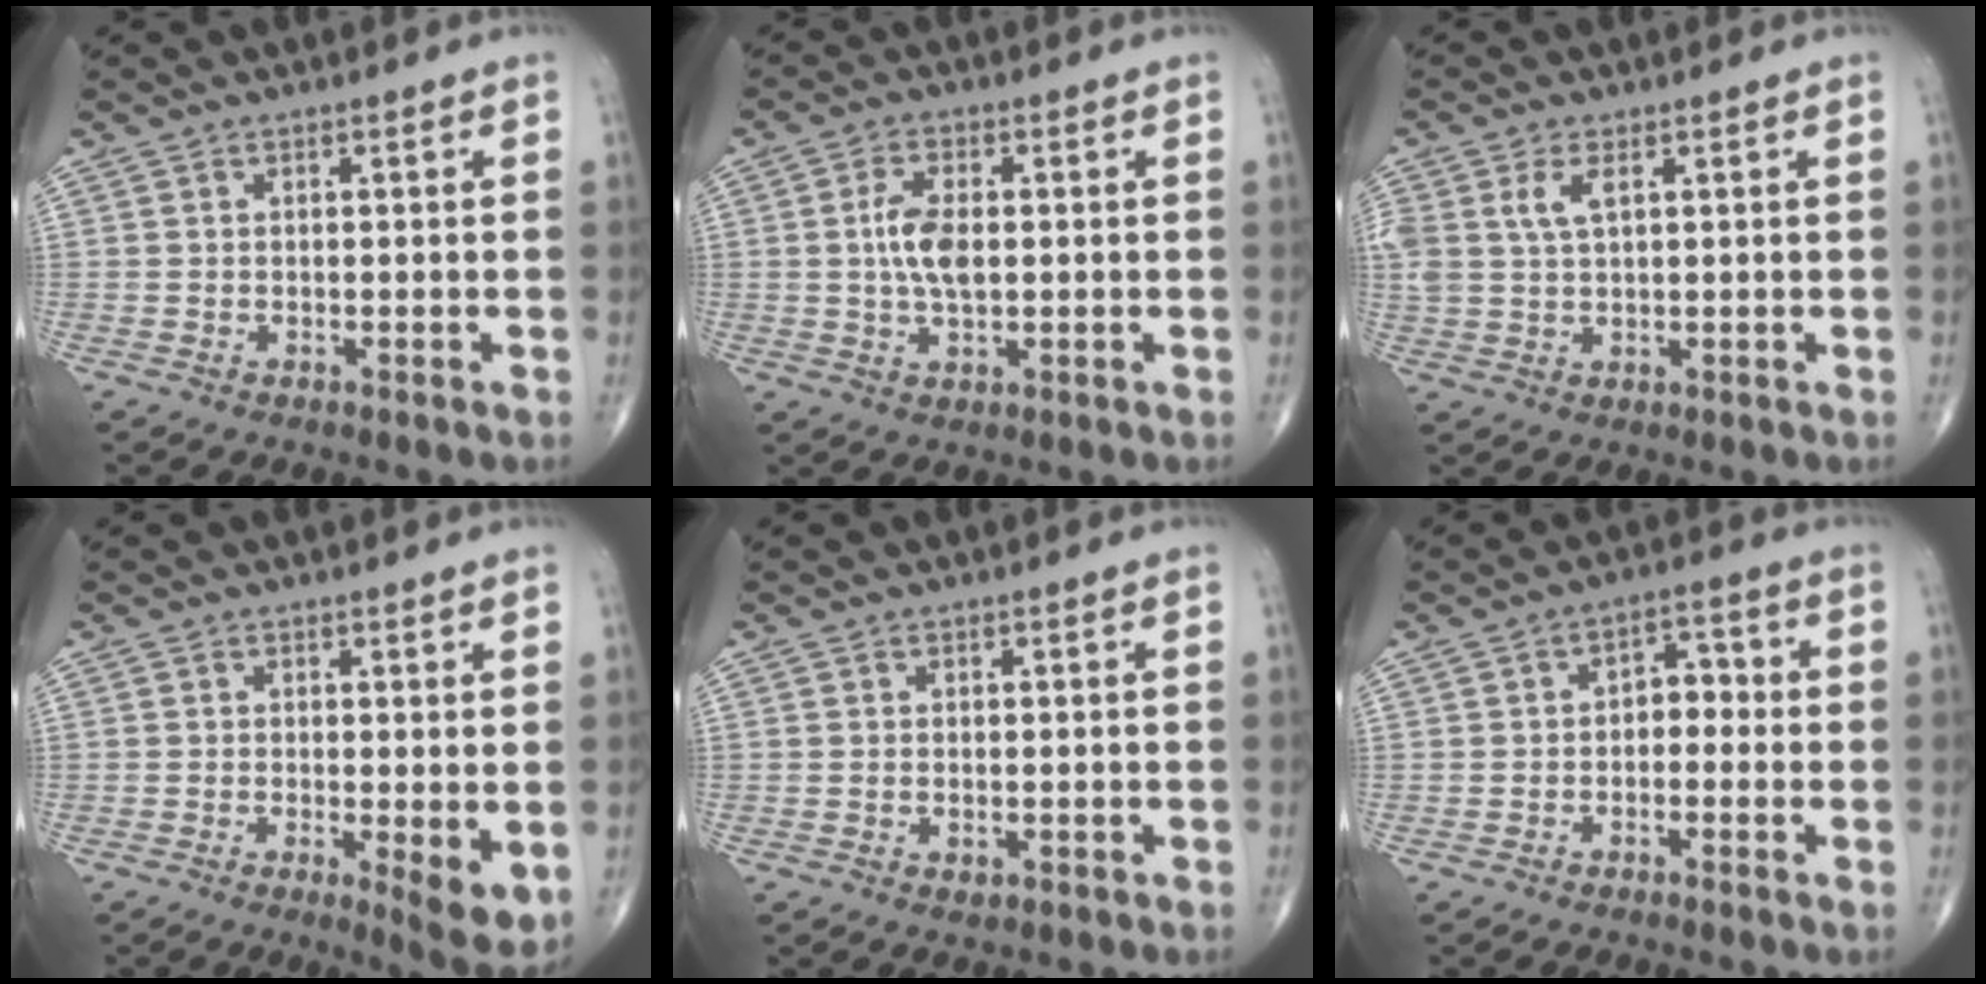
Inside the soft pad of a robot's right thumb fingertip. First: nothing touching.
{"total": 6.5, "force": [0.3, 3.2, 5.7], "torque": [-0.115, 0.002, 0.003]}
{"total": 4.9, "force": [1.9, 2.4, 3.8], "torque": [-0.087, 0.001, 0.042]}
{"total": 5.9, "force": [-0.7, 1.7, 5.6], "torque": [-0.080, -0.018, -0.010]}
{"total": 1.0, "force": [-0.2, 0.7, 0.7], "torque": [-0.009, -0.002, 0.000]}
{"total": 4.4, "force": [-0.8, 2.9, 3.2], "torque": [-0.026, 0.025, -0.024]}